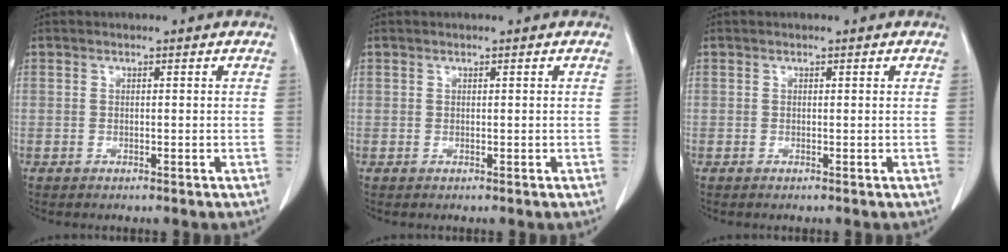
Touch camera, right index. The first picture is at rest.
{"total": 0.0}
{"total": 0.0}